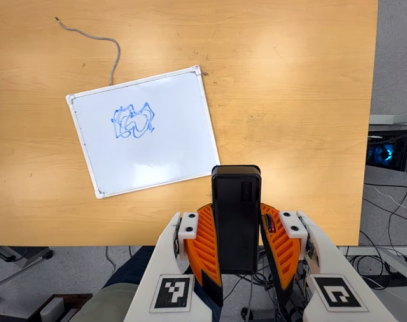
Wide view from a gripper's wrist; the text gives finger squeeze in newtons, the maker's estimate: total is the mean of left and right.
{"total": 9.3, "left": 7.3, "right": 11.3}